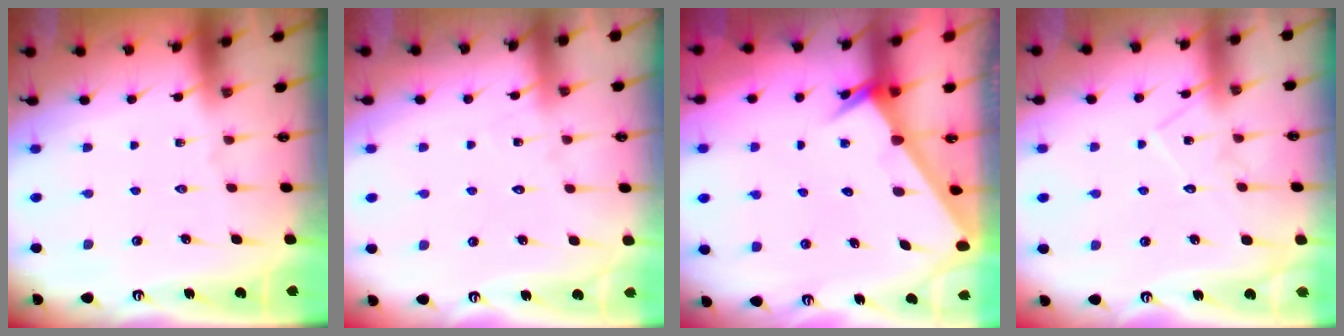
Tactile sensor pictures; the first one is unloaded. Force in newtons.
{"total": 5.8, "press": 5.8, "slide": 0.5}
{"total": 2.7, "press": 2.7, "slide": 0.1}
{"total": 10.6, "press": 10.6, "slide": 0.6}